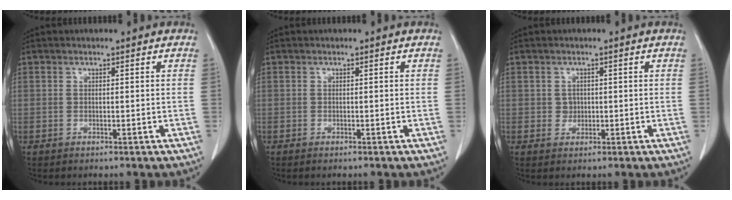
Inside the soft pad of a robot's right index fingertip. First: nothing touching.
{"total": 0.5, "force": [-0.5, 0.0, 0.3], "torque": [-0.008, -0.002, -0.008]}
{"total": 1.4, "force": [0.1, 1.4, 0.5], "torque": [-0.007, 0.002, 0.004]}